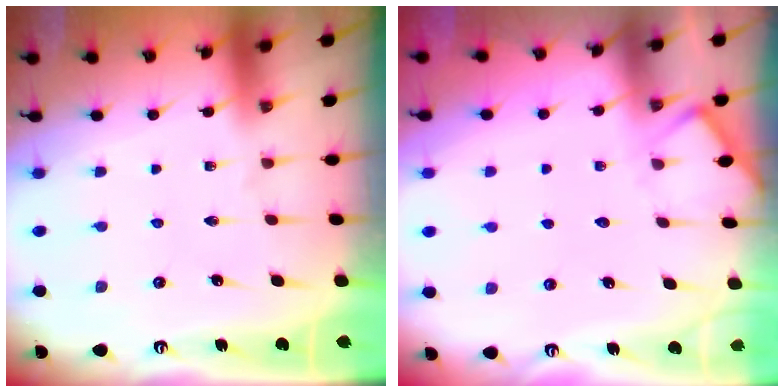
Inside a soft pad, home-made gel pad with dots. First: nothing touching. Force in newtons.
{"total": 4.6, "press": 4.6, "slide": 0.5}